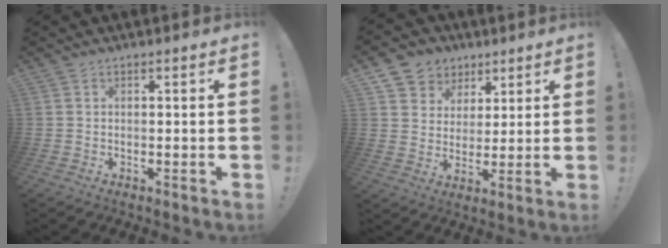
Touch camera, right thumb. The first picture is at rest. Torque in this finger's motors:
{"motor_torque": [0.01, 0.01, 0.08, 0.09, 0.00]}